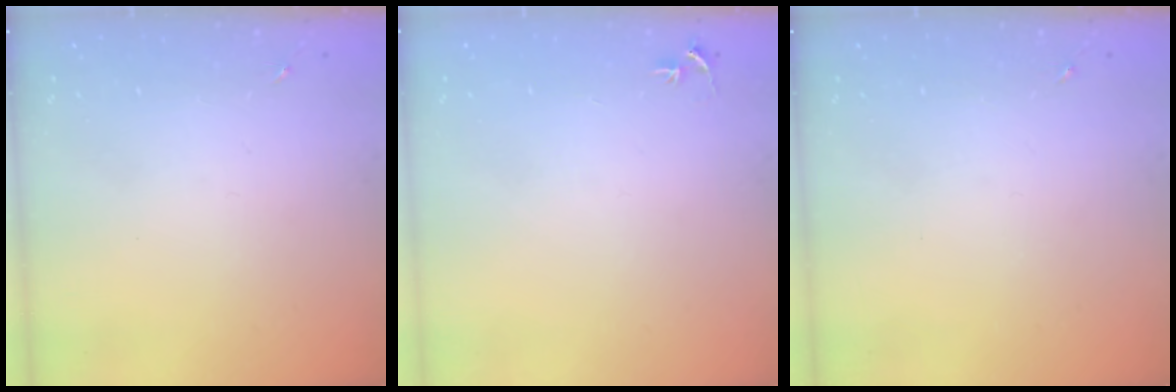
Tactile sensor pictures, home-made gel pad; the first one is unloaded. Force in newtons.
{"total": 2.9, "press": 2.9, "slide": 0.2}
{"total": 0.0}